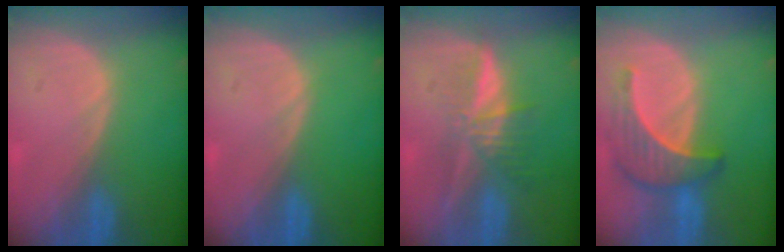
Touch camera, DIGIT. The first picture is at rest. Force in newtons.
{"total": 0.0}
{"total": 5.8, "press": 5.5, "slide": 2.0}
{"total": 6.8, "press": 6.8, "slide": 0.7}